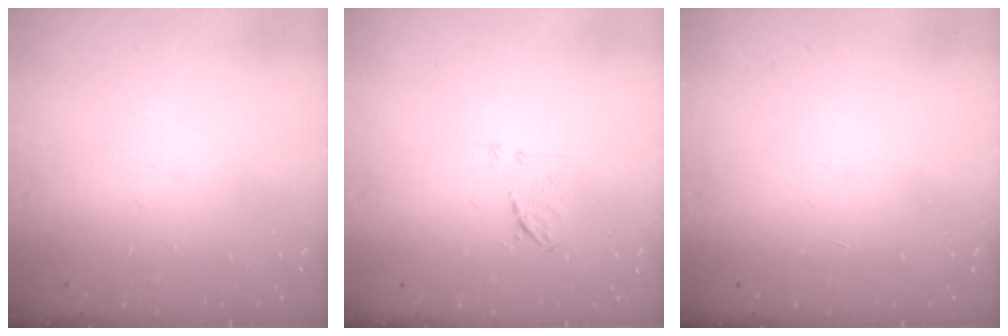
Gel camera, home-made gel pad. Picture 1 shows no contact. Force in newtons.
{"total": 5.8, "press": 5.7, "slide": 1.1}
{"total": 1.7, "press": 1.7, "slide": 0.1}